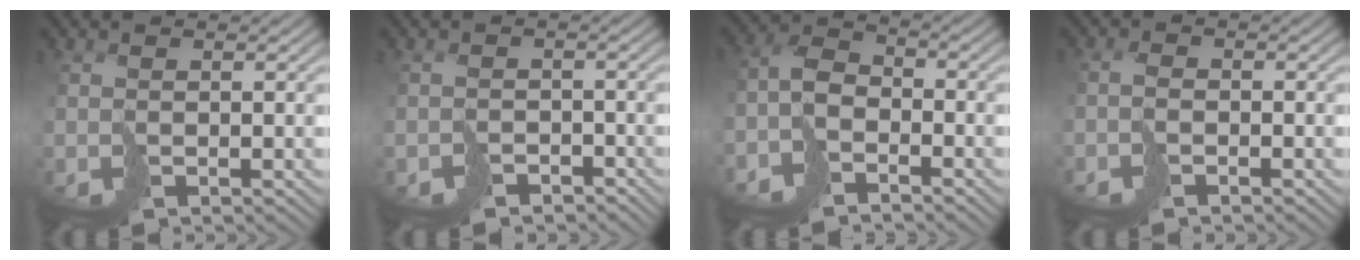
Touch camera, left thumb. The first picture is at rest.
{"total": 2.7, "force": [-2.2, 1.5, 0.6], "torque": [-0.003, -0.005, -0.043]}
{"total": 5.9, "force": [-3.8, 3.0, 3.3], "torque": [-0.074, 0.001, -0.089]}
{"total": 2.1, "force": [-1.3, 1.0, 1.2], "torque": [-0.025, 0.002, -0.033]}